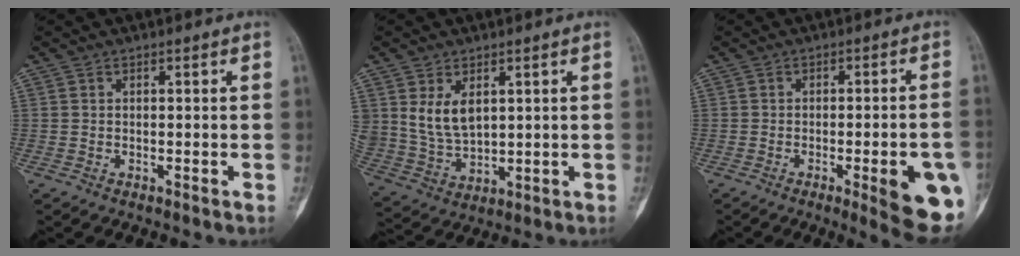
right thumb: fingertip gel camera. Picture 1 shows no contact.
{"total": 8.1, "force": [2.8, 5.2, 5.5], "torque": [-0.091, -0.015, 0.072]}
{"total": 12.7, "force": [-4.3, 2.7, 11.6], "torque": [-0.117, 0.005, -0.046]}